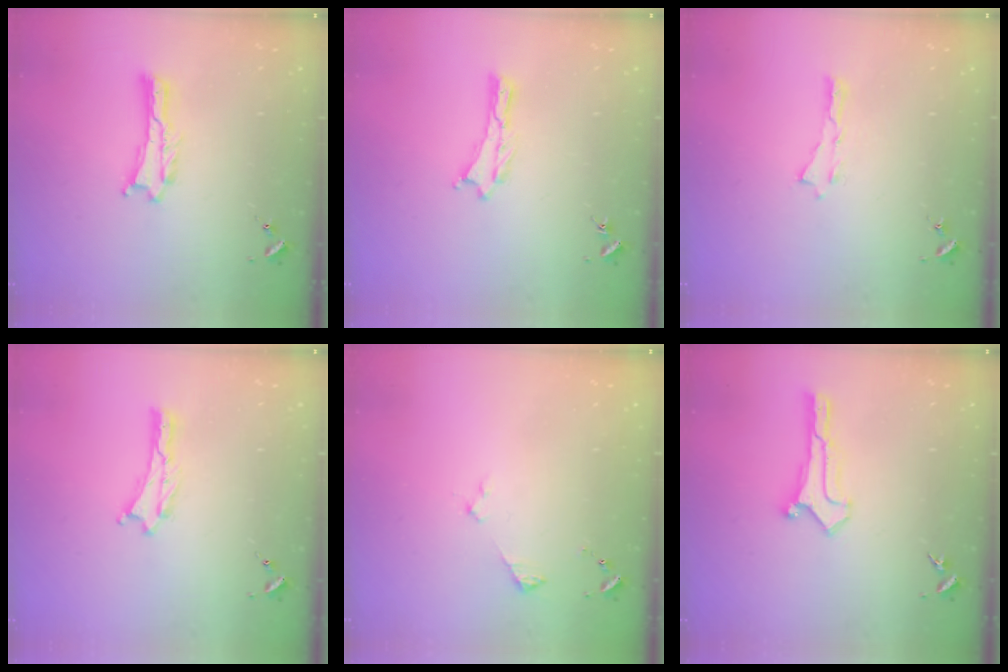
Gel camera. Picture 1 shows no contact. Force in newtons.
{"total": 0.0}
{"total": 0.0}
{"total": 0.0}
{"total": 2.9, "press": 2.9, "slide": 0.3}
{"total": 0.6, "press": 0.6, "slide": 0.0}